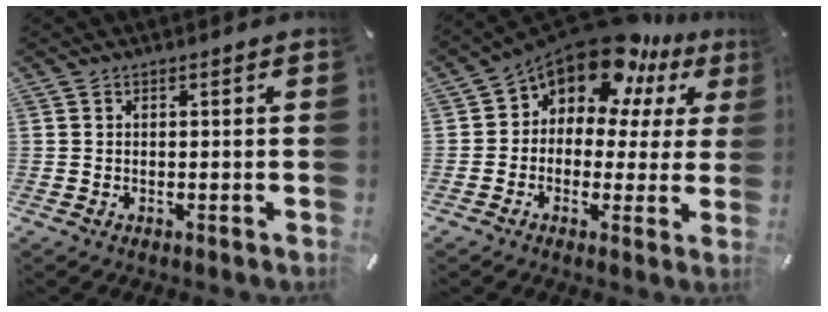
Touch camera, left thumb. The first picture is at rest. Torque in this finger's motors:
{"motor_torque": [2.51, 2.49, 1.54, -1.23, 0.12]}